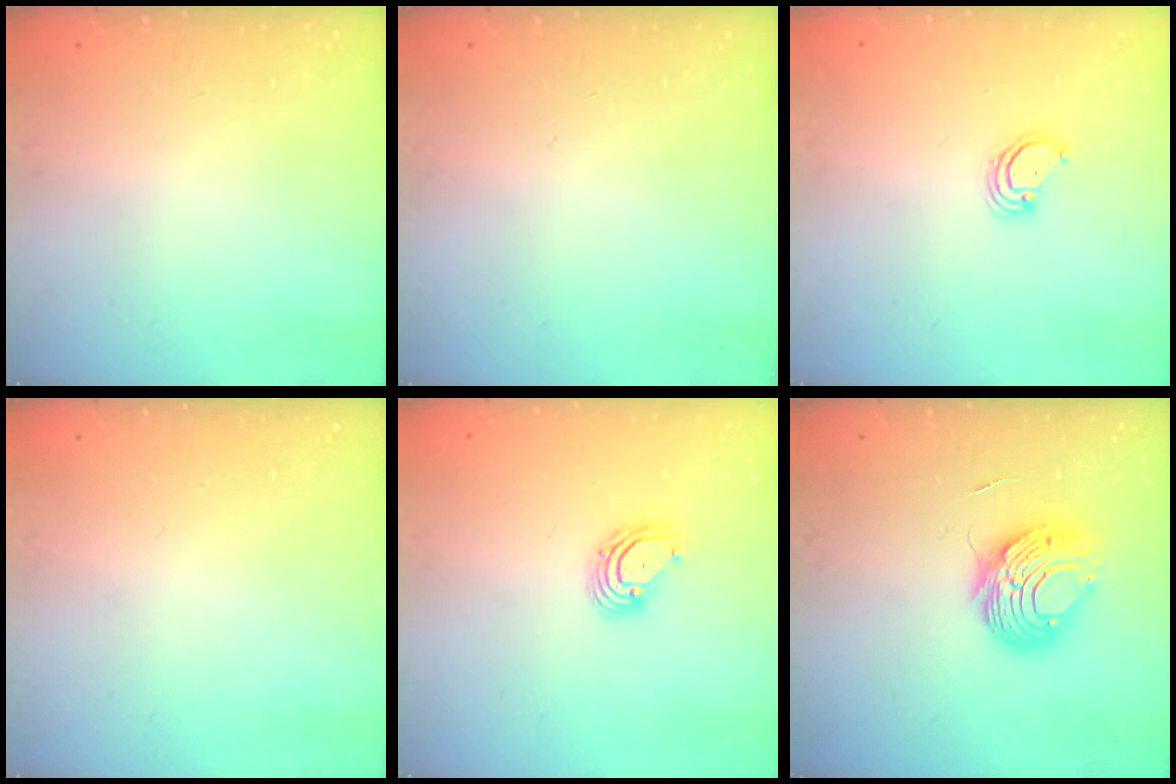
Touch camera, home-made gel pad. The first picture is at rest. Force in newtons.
{"total": 0.0}
{"total": 3.1, "press": 3.1, "slide": 0.3}
{"total": 0.0}
{"total": 4.9, "press": 4.9, "slide": 0.5}
{"total": 8.7, "press": 8.7, "slide": 0.8}